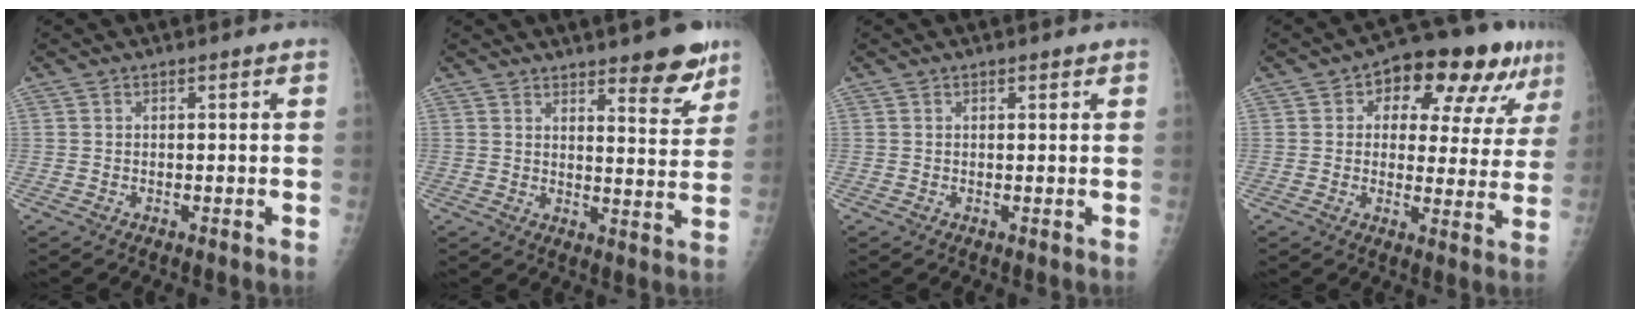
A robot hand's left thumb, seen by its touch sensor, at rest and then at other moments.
{"total": 9.3, "force": [6.5, 2.5, 6.2], "torque": [-0.056, -0.044, 0.089]}
{"total": 0.8, "force": [0.6, 0.4, 0.4], "torque": [-0.006, -0.003, 0.008]}
{"total": 15.8, "force": [7.6, 8.2, 11.2], "torque": [-0.098, 0.001, 0.101]}